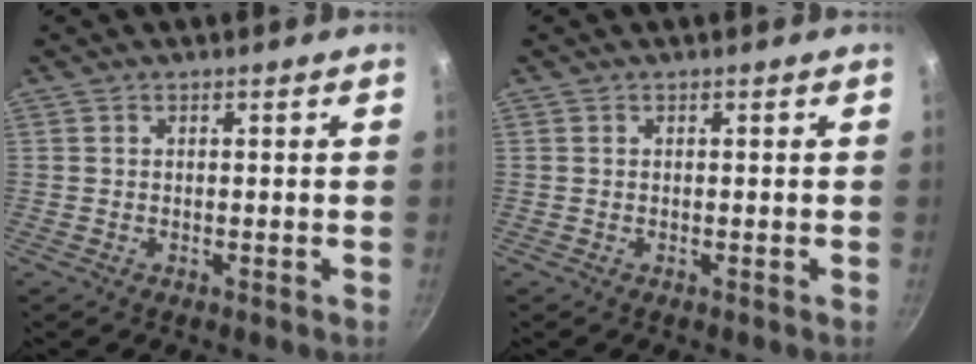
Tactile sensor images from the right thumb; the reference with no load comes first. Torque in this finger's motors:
{"motor_torque": [0.38, 0.46, -0.33, -0.07, 0.00]}